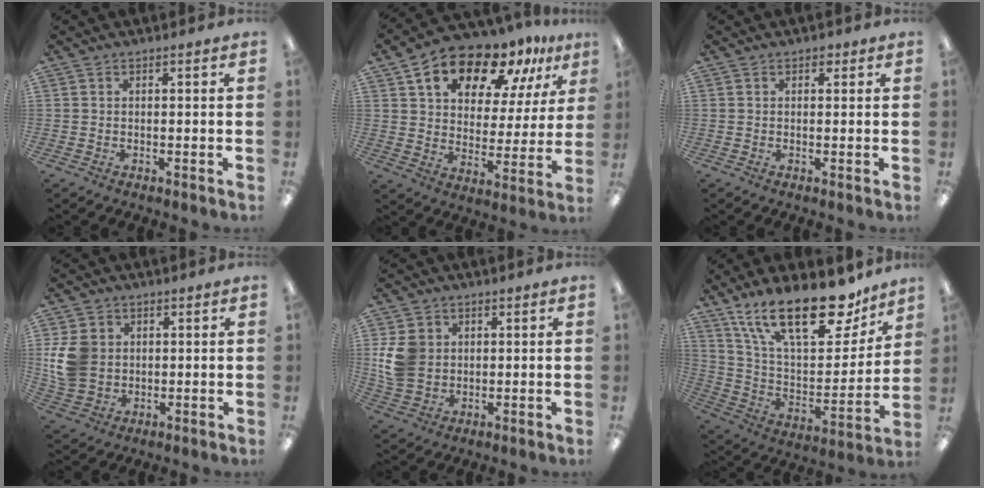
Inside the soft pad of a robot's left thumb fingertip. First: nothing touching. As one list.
[{"total": 16.3, "force": [11.7, 8.1, 8.0], "torque": [-0.127, -0.073, 0.203]}, {"total": 1.2, "force": [0.6, 0.8, 0.5], "torque": [-0.003, -0.001, 0.010]}, {"total": 10.3, "force": [1.4, 8.9, 5.1], "torque": [-0.120, 0.013, 0.029]}, {"total": 9.4, "force": [1.6, 8.1, 4.4], "torque": [-0.096, 0.013, 0.036]}, {"total": 25.2, "force": [17.1, 10.2, 15.4], "torque": [-0.253, -0.102, 0.298]}]